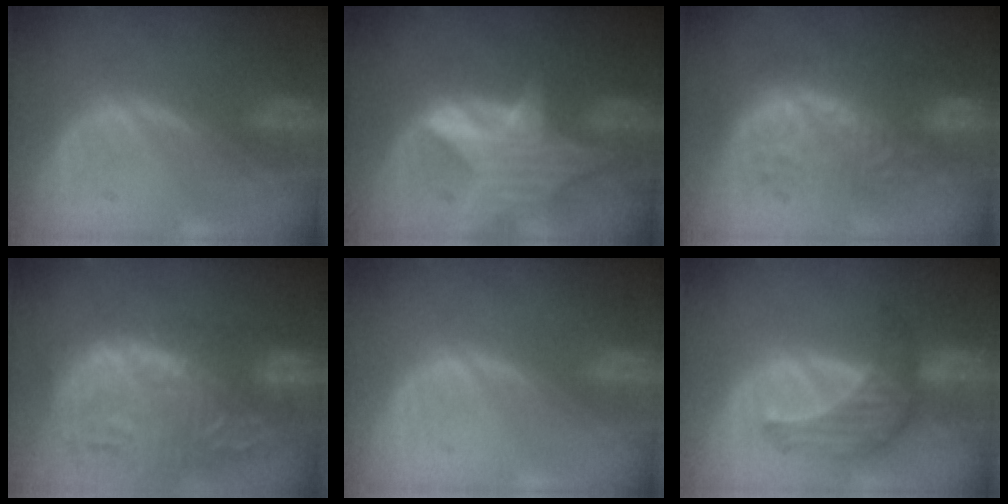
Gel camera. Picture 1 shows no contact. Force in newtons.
{"total": 7.1, "press": 6.8, "slide": 1.9}
{"total": 8.9, "press": 8.7, "slide": 1.9}
{"total": 14.6, "press": 12.6, "slide": 7.5}
{"total": 0.0}
{"total": 5.8, "press": 5.8, "slide": 0.6}